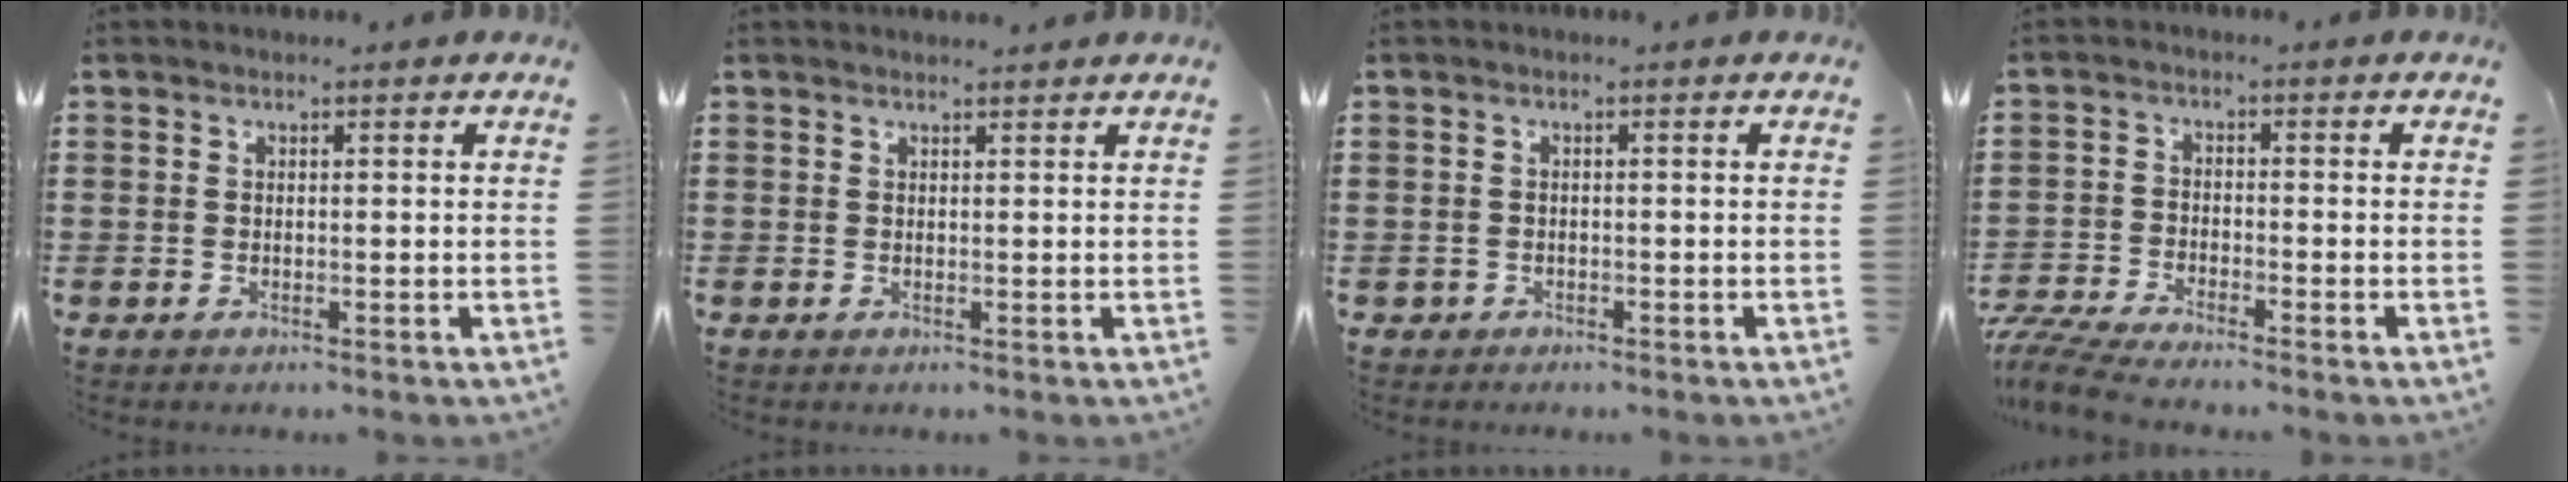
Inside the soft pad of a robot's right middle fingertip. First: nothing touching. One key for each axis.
{"total": 0.9, "fx": 0.9, "fy": -0.1, "fz": 0.0, "tx": -0.001, "ty": -0.003, "tz": 0.018}
{"total": 0.6, "fx": -0.4, "fy": 0.4, "fz": 0.0, "tx": -0.002, "ty": 0.003, "tz": -0.011}
{"total": 5.0, "fx": -4.7, "fy": 0.3, "fz": 1.8, "tx": -0.057, "ty": -0.014, "tz": -0.098}